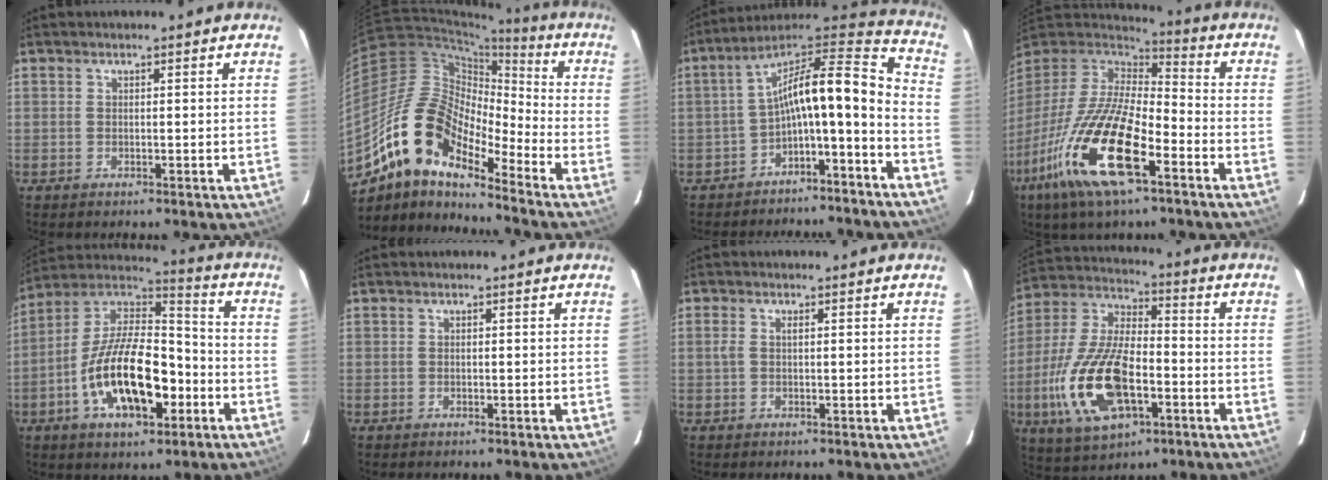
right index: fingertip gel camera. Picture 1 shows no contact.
{"total": 15.9, "force": [-11.4, 5.6, 9.6], "torque": [-0.160, 0.004, -0.231]}
{"total": 16.2, "force": [-6.4, 4.5, 14.1], "torque": [-0.245, 0.037, -0.111]}
{"total": 22.7, "force": [-11.5, 7.1, 18.3], "torque": [-0.373, -0.052, -0.224]}
{"total": 19.7, "force": [-6.7, 9.2, 16.1], "torque": [-0.306, 0.004, -0.115]}
{"total": 0.0}
{"total": 1.4, "force": [0.2, 0.6, 1.2], "torque": [-0.028, 0.002, 0.003]}
{"total": 19.9, "force": [-6.3, 9.2, 16.5], "torque": [-0.359, -0.011, -0.111]}